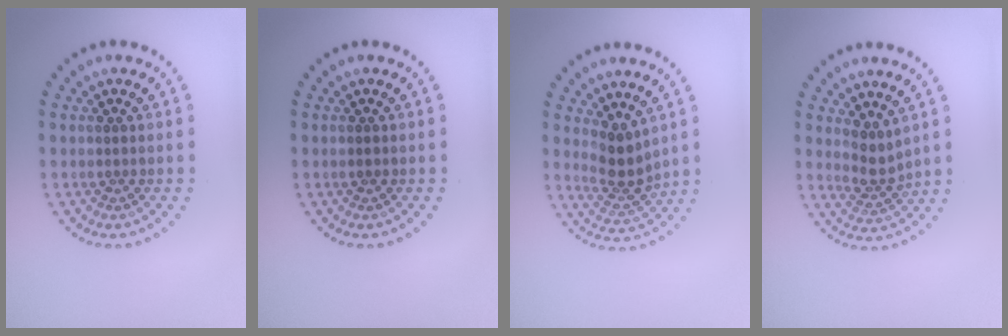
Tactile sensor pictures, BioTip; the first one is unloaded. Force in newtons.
{"total": 0.7, "press": 0.7, "slide": 0.1}
{"total": 3.2, "press": 2.5, "slide": 2.0}
{"total": 2.3, "press": 1.6, "slide": 1.7}